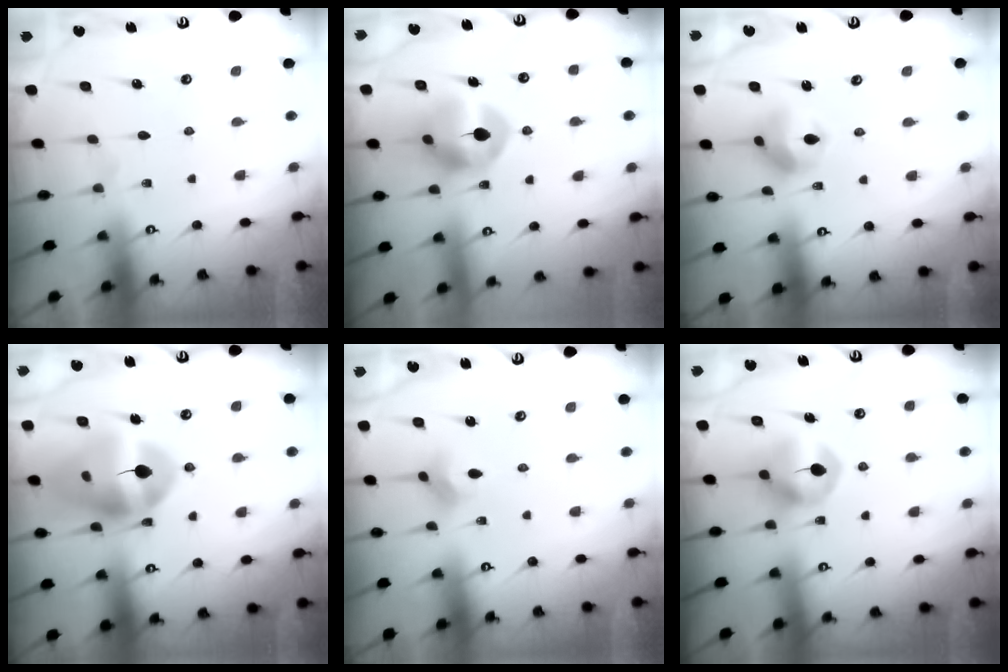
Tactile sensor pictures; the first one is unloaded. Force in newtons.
{"total": 10.5, "press": 10.5, "slide": 0.5}
{"total": 10.2, "press": 10.0, "slide": 2.0}
{"total": 17.1, "press": 16.9, "slide": 2.2}
{"total": 2.6, "press": 2.6, "slide": 0.5}
{"total": 8.1, "press": 8.1, "slide": 0.3}